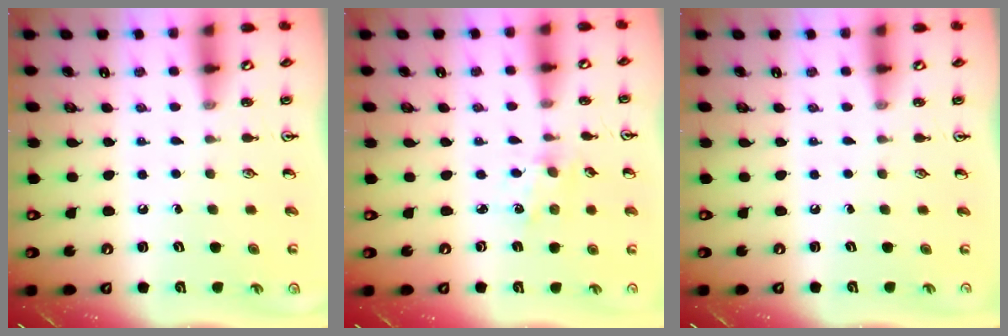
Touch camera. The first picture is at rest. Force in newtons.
{"total": 1.2, "press": 1.2, "slide": 0.3}
{"total": 0.0}